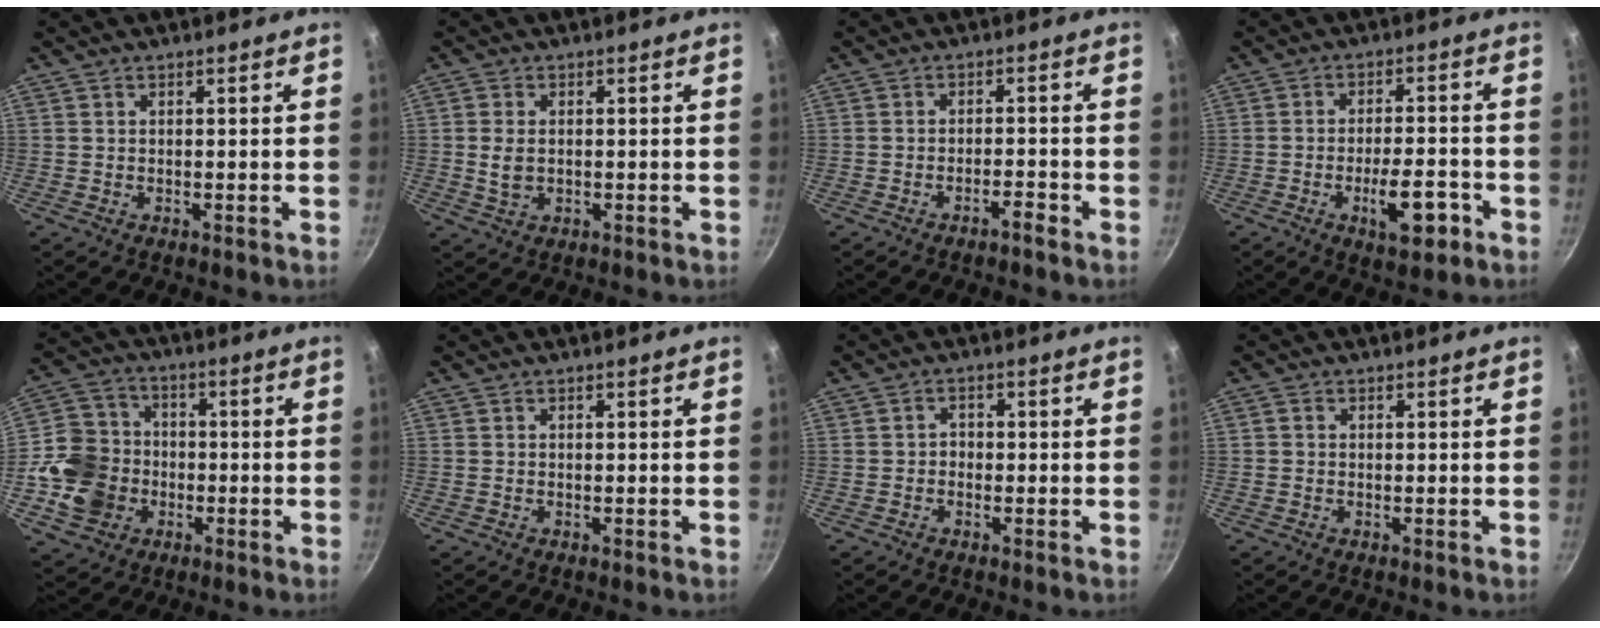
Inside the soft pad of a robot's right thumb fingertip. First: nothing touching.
{"total": 3.9, "force": [0.0, 2.6, 2.9], "torque": [-0.058, 0.001, 0.002]}
{"total": 2.4, "force": [-1.9, 0.3, 1.5], "torque": [-0.026, 0.018, -0.028]}
{"total": 8.8, "force": [-3.8, 3.3, 7.3], "torque": [-0.096, 0.020, -0.055]}
{"total": 13.7, "force": [-3.1, 11.8, 6.2], "torque": [-0.099, 0.032, -0.060]}
{"total": 0.0}
{"total": 1.7, "force": [-0.6, 1.4, 0.7], "torque": [-0.004, 0.007, -0.012]}
{"total": 0.6, "force": [0.0, 0.6, 0.2], "torque": [-0.003, 0.003, -0.002]}